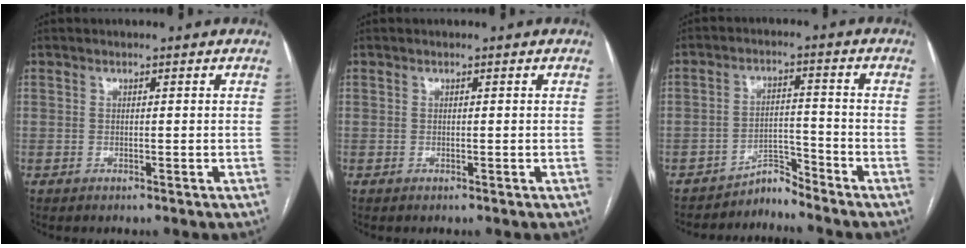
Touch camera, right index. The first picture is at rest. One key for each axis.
{"total": 0.0}
{"total": 3.6, "fx": -3.5, "fy": 0.1, "fz": -0.8, "tx": 0.025, "ty": 0.009, "tz": -0.056}